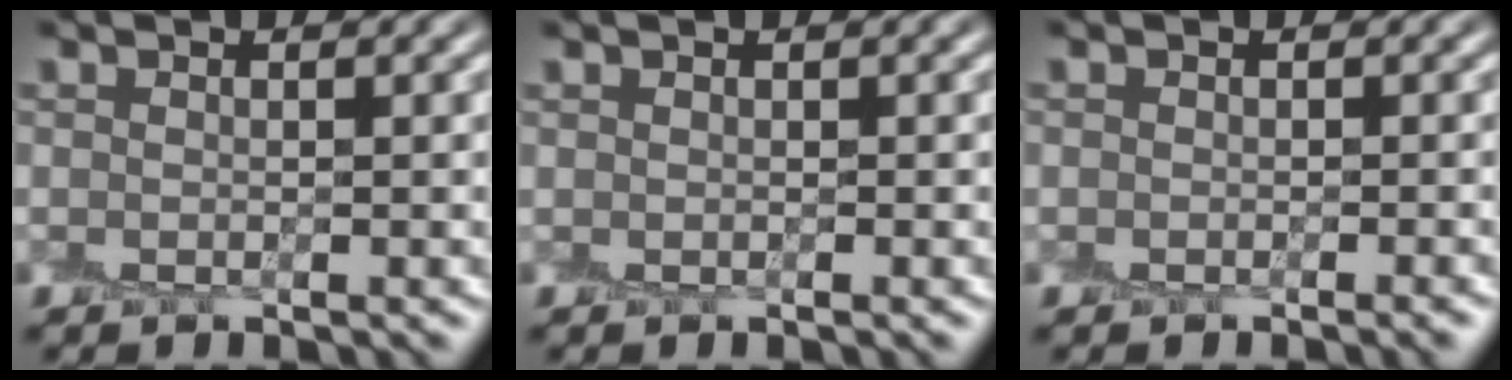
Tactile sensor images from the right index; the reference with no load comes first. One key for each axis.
{"total": 0.0}
{"total": 1.1, "fx": -0.9, "fy": 0.6, "fz": 0.1, "tx": 0.009, "ty": 0.001, "tz": -0.016}